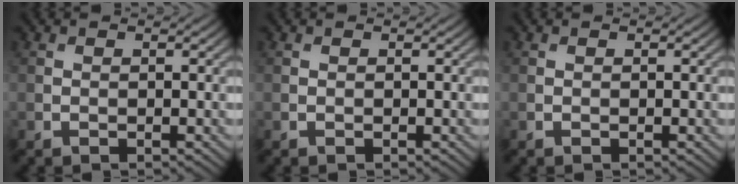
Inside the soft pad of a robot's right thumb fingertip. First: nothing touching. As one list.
[{"total": 0.0}, {"total": 0.0}]